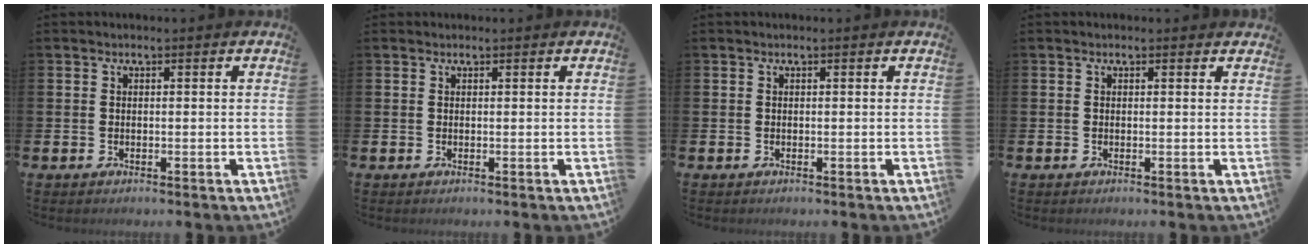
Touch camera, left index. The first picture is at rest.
{"total": 0.0}
{"total": 0.0}
{"total": 0.0}